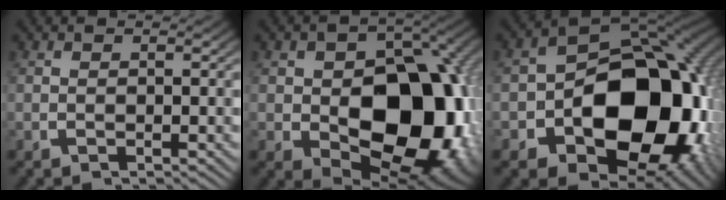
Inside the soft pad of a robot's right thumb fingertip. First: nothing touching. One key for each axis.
{"total": 20.2, "fx": -2.3, "fy": 13.1, "fz": 15.2, "tx": -0.246, "ty": -0.081, "tz": 0.004}
{"total": 22.5, "fx": -3.9, "fy": 14.9, "fz": 16.4, "tx": -0.280, "ty": -0.076, "tz": -0.031}